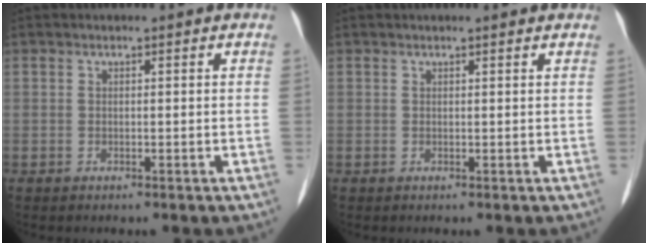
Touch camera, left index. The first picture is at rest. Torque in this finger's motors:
{"motor_torque": [-0.18, 0.04, 0.04, 0.01]}